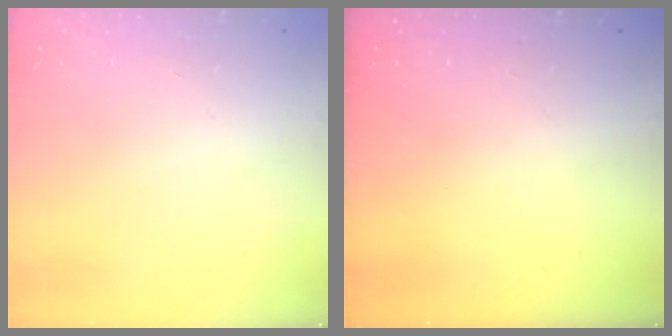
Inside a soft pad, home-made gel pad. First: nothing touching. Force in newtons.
{"total": 0.0}